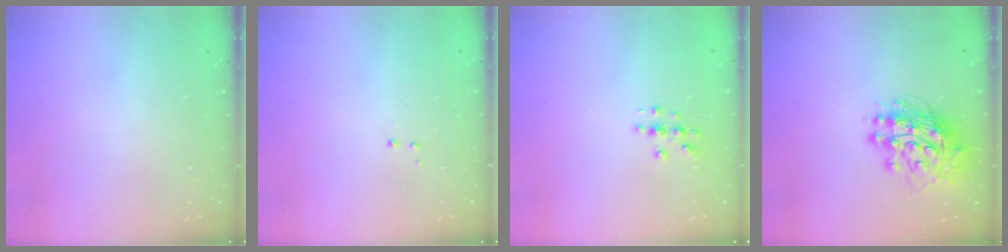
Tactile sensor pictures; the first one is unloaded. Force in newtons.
{"total": 2.9, "press": 2.8, "slide": 0.6}
{"total": 2.7, "press": 2.7, "slide": 0.3}
{"total": 13.6, "press": 13.6, "slide": 1.4}